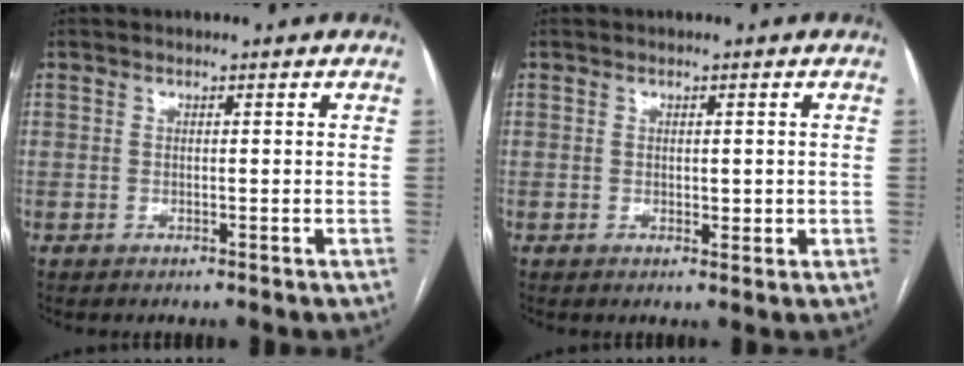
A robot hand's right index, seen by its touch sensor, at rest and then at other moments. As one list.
[{"total": 1.8, "force": [-0.1, 1.1, 1.5], "torque": [-0.019, 0.000, 0.002]}]